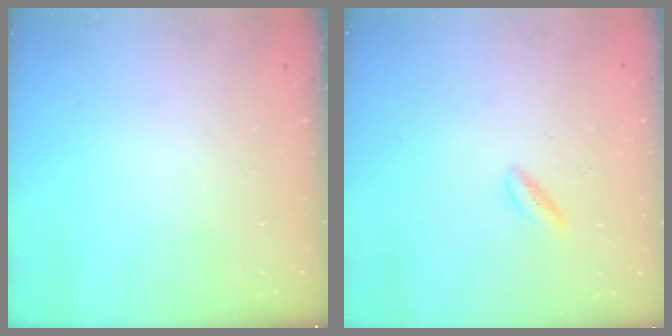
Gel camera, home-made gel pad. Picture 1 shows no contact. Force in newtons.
{"total": 2.1, "press": 1.9, "slide": 0.9}